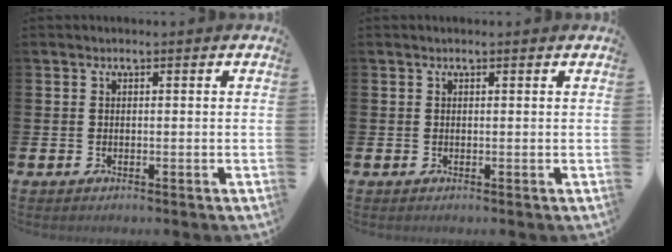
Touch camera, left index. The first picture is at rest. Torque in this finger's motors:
{"motor_torque": [0.70, -1.17, 0.13, 0.00]}